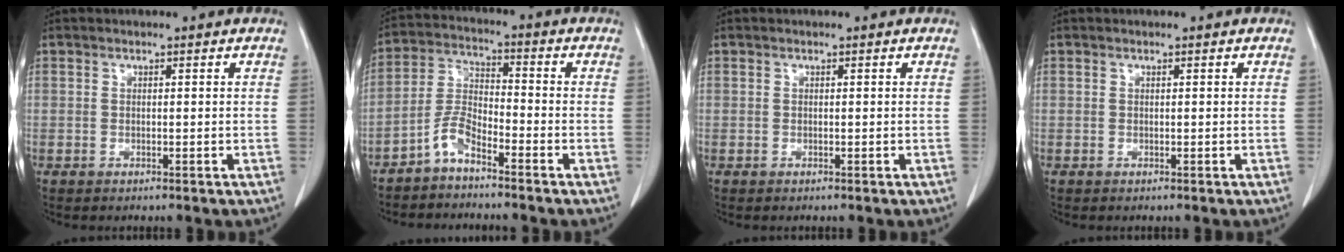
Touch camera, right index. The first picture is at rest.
{"total": 5.0, "force": [-3.9, 1.2, 2.9], "torque": [-0.068, 0.001, -0.083]}
{"total": 0.0}
{"total": 0.0}